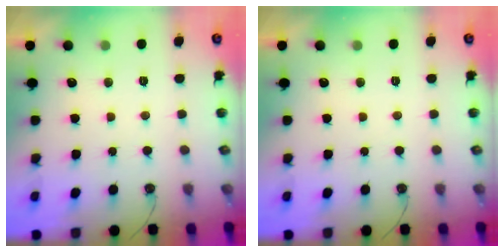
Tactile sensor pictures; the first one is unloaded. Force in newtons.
{"total": 0.0}